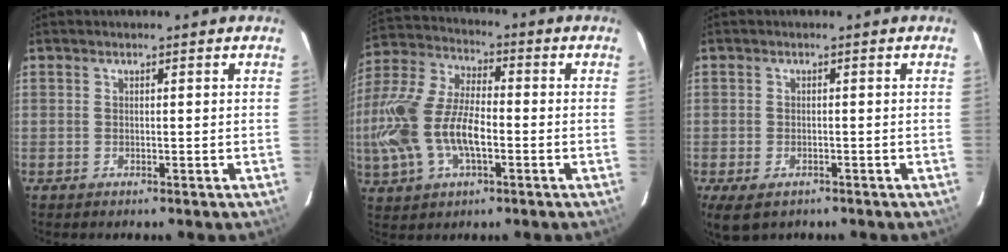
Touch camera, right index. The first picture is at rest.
{"total": 19.5, "force": [-4.1, 9.8, 16.4], "torque": [-0.363, -0.005, -0.073]}
{"total": 5.4, "force": [-3.2, 2.9, 3.2], "torque": [-0.073, -0.021, -0.053]}